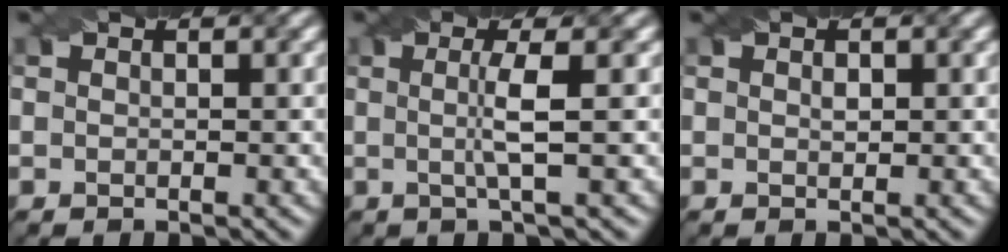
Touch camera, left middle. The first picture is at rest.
{"total": 3.0, "force": [0.0, 0.3, 2.9], "torque": [-0.059, -0.002, -0.003]}
{"total": 0.7, "force": [0.2, 0.4, 0.6], "torque": [-0.010, 0.000, 0.004]}